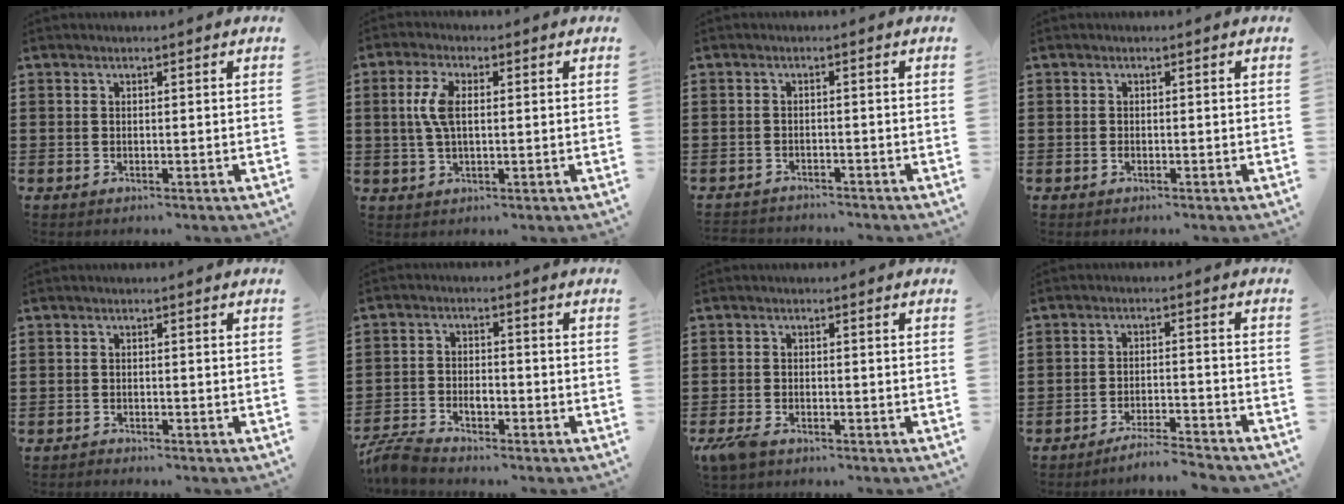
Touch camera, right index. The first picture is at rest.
{"total": 5.6, "force": [0.6, 2.4, 5.0], "torque": [-0.125, 0.001, 0.002]}
{"total": 1.8, "force": [-1.7, 0.2, -0.1], "torque": [-0.004, 0.001, -0.039]}
{"total": 0.5, "force": [-0.3, 0.2, 0.3], "torque": [-0.009, -0.002, -0.006]}
{"total": 1.1, "force": [-1.1, 0.1, -0.1], "torque": [-0.001, 0.004, -0.024]}
{"total": 3.5, "force": [-3.0, 1.1, 1.5], "torque": [-0.042, 0.008, -0.063]}
{"total": 2.2, "force": [-1.7, 0.8, 1.2], "torque": [-0.043, -0.003, -0.040]}
{"total": 4.5, "force": [-4.3, -0.2, 1.2], "torque": [-0.022, -0.004, -0.086]}